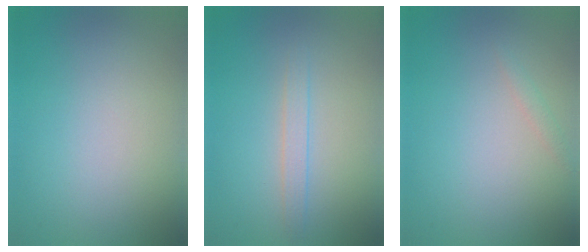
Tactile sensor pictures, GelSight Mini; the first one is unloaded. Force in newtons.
{"total": 1.3, "press": 1.3, "slide": 0.0}
{"total": 0.7, "press": 0.7, "slide": 0.1}